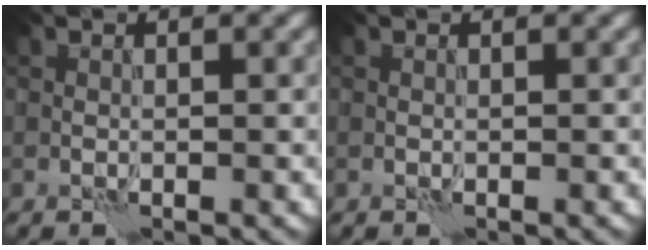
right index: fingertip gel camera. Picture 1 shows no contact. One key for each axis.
{"total": 0.0}